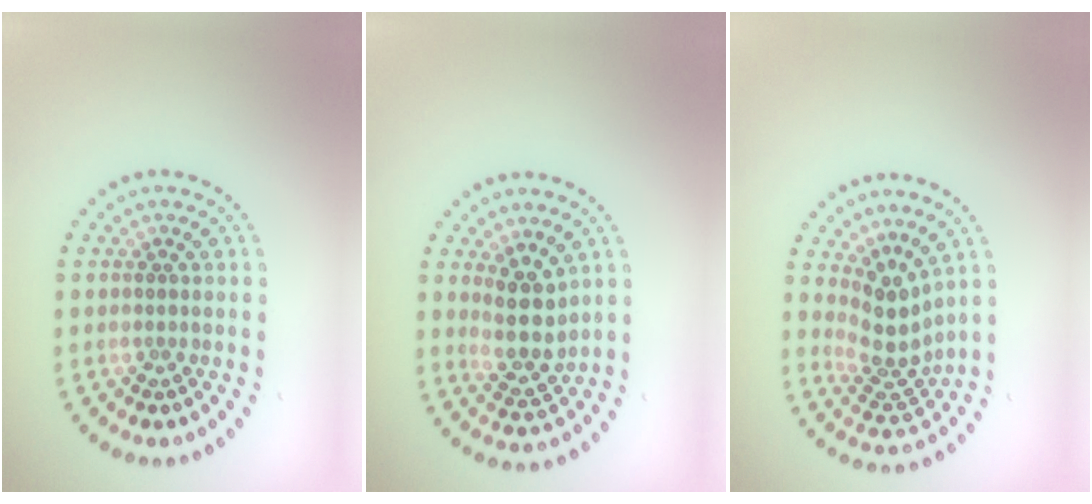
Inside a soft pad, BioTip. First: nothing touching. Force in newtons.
{"total": 3.5, "press": 3.0, "slide": 1.7}
{"total": 3.6, "press": 2.6, "slide": 2.5}